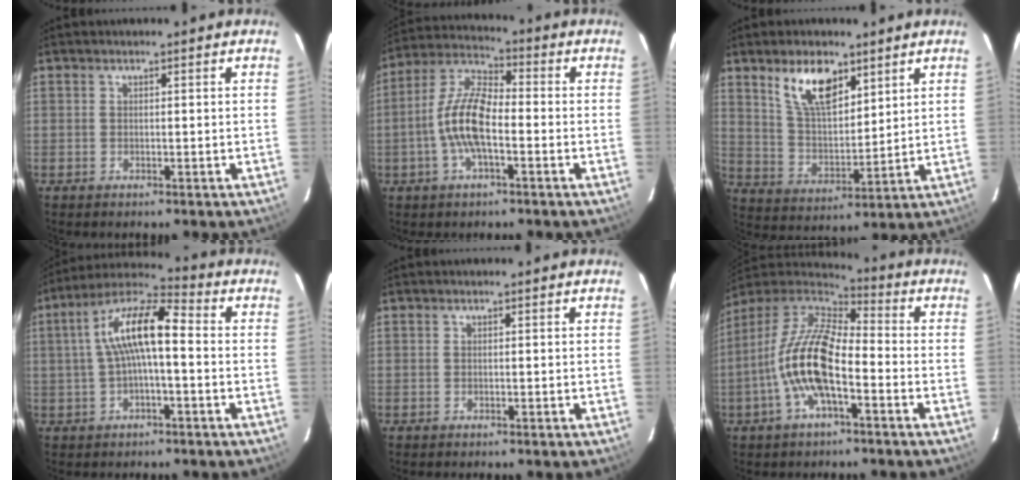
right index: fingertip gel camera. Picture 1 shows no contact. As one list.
[{"total": 10.8, "force": [-2.6, 4.0, 9.7], "torque": [-0.206, 0.011, -0.056]}, {"total": 11.0, "force": [6.7, 4.9, 7.2], "torque": [-0.128, 0.006, 0.134]}, {"total": 11.3, "force": [0.1, 3.2, 10.8], "torque": [-0.208, 0.027, -0.002]}, {"total": 0.0}, {"total": 15.2, "force": [-4.3, 5.8, 13.4], "torque": [-0.266, 0.004, -0.091]}]